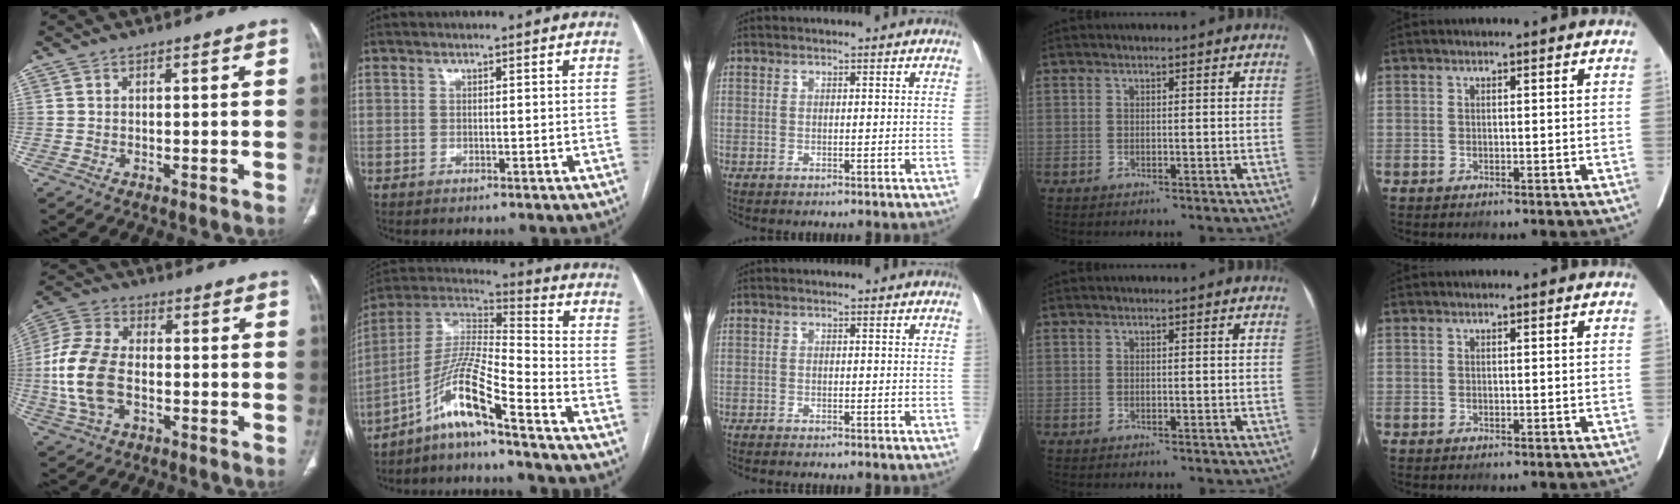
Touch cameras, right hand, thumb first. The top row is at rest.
{"thumb": {"total": 13.6, "force": [-2.2, 8.3, 10.6], "torque": [-0.234, 0.018, -0.044]}, "index": {"total": 11.2, "force": [-7.5, -0.6, 8.3], "torque": [-0.170, 0.005, -0.146]}, "middle": {"total": 2.3, "force": [-2.0, -0.2, 1.0], "torque": [-0.014, -0.001, -0.029]}}